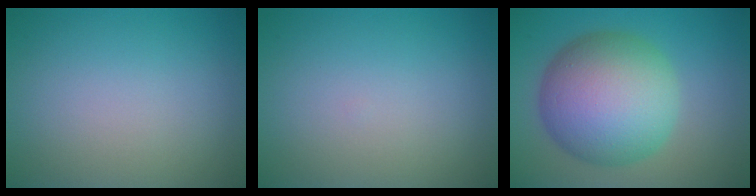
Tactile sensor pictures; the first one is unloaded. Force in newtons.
{"total": 0.0}
{"total": 11.4, "press": 11.4, "slide": 0.3}